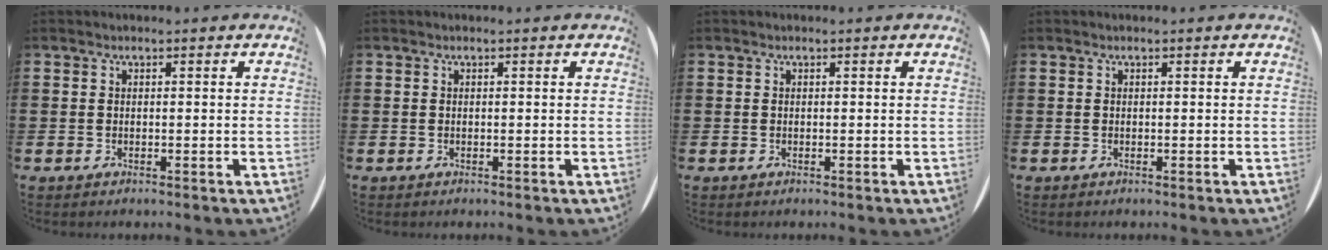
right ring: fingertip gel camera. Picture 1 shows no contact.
{"total": 0.0}
{"total": 0.0}
{"total": 0.0}